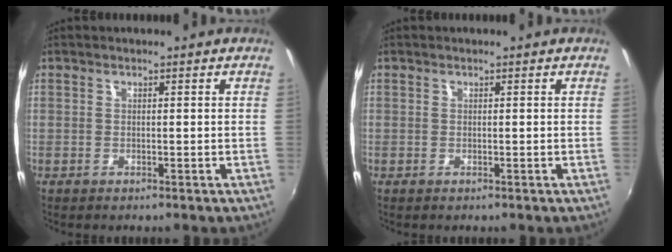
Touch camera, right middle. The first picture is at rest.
{"total": 0.0}